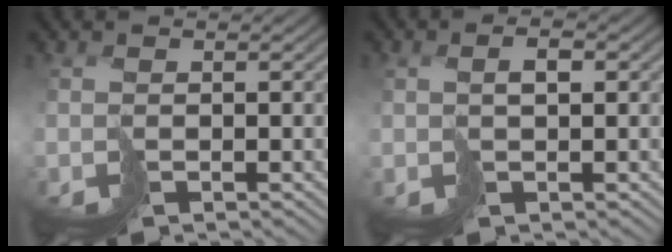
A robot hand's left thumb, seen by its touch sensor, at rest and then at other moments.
{"total": 1.7, "force": [0.6, 0.6, 1.5], "torque": [-0.029, 0.005, 0.011]}